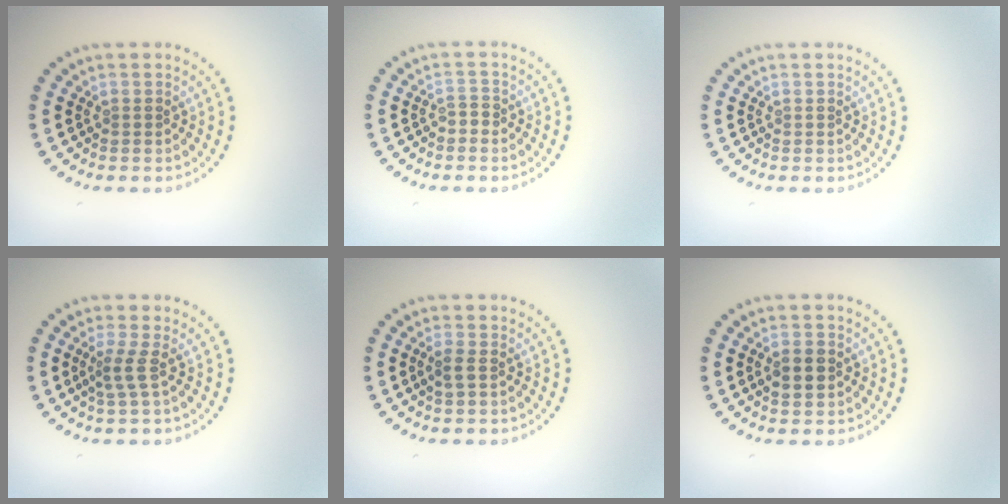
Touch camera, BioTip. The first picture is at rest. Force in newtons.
{"total": 1.0, "press": 0.8, "slide": 0.6}
{"total": 0.0}
{"total": 1.9, "press": 1.2, "slide": 1.4}
{"total": 1.3, "press": 1.2, "slide": 0.5}
{"total": 2.3, "press": 2.3, "slide": 0.2}